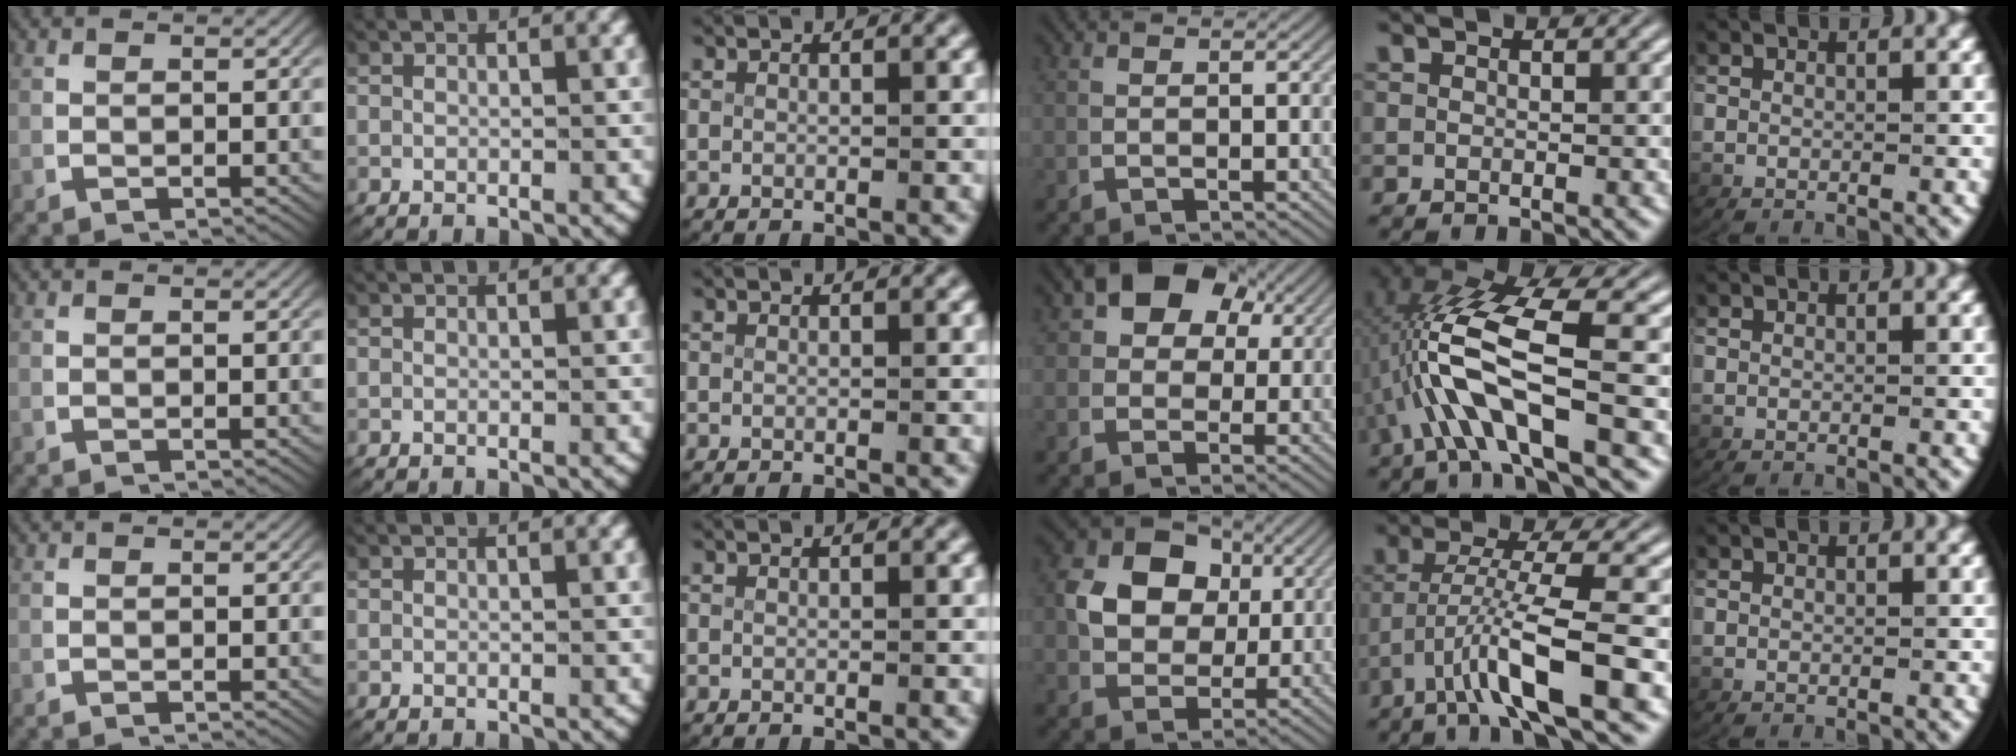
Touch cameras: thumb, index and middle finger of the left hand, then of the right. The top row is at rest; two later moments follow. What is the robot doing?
{"motion": "lift_and_place", "object": "key"}